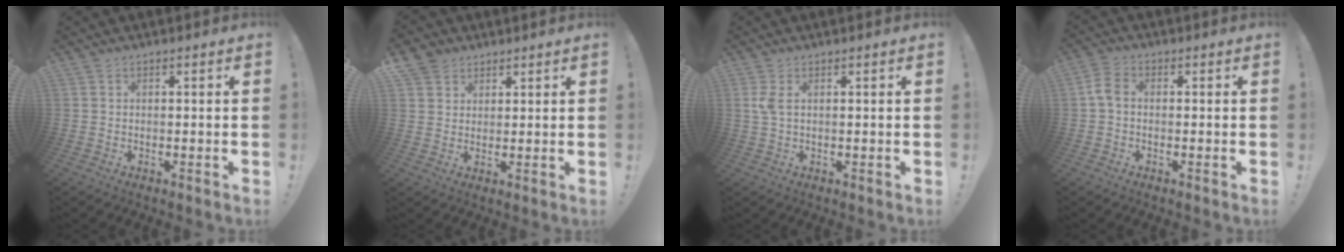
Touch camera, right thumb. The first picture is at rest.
{"total": 4.9, "force": [3.1, 3.8, 0.8], "torque": [-0.012, -0.014, 0.060]}
{"total": 2.9, "force": [0.7, 1.0, 2.6], "torque": [-0.043, 0.000, 0.011]}
{"total": 4.5, "force": [-0.2, 3.0, 3.4], "torque": [-0.065, 0.014, -0.001]}